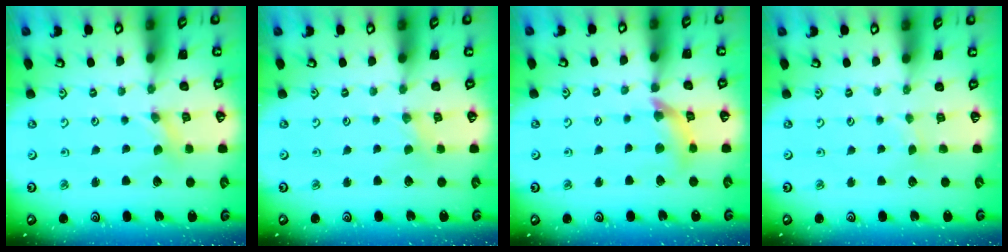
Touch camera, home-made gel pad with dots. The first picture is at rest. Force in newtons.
{"total": 0.0}
{"total": 10.9, "press": 10.8, "slide": 1.4}
{"total": 1.0, "press": 0.9, "slide": 0.2}